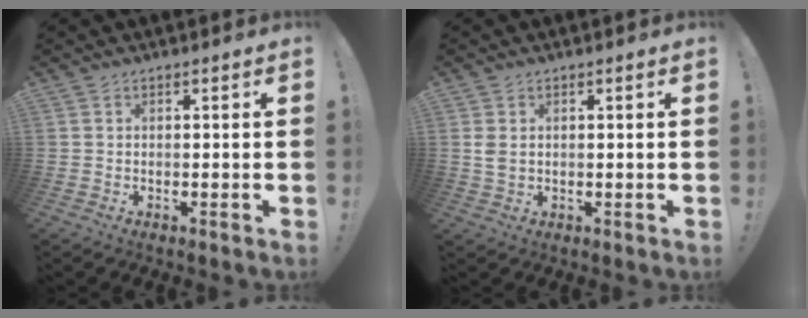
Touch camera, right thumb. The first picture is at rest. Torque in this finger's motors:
{"motor_torque": [0.27, 0.44, 0.02, 0.15, 0.00]}